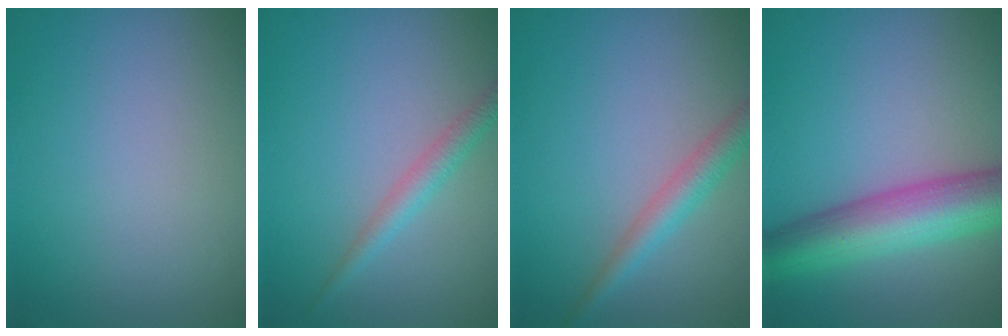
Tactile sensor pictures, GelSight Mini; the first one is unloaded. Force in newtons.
{"total": 2.0, "press": 2.0, "slide": 0.0}
{"total": 2.7, "press": 2.7, "slide": 0.1}
{"total": 7.8, "press": 7.8, "slide": 0.2}